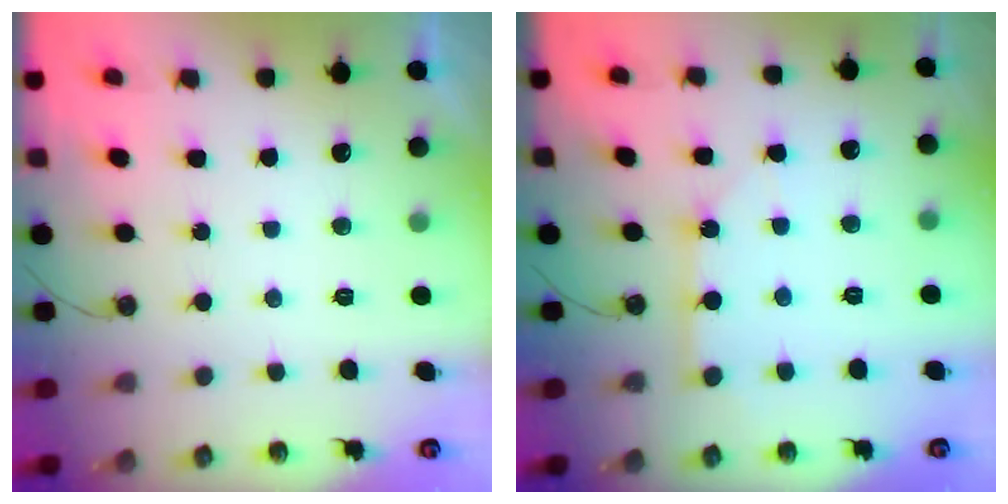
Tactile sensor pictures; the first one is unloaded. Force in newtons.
{"total": 3.8, "press": 3.8, "slide": 0.3}